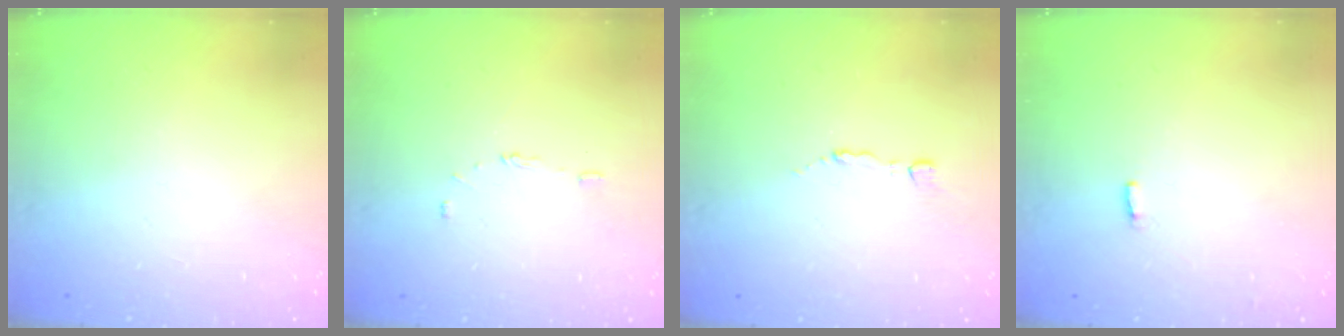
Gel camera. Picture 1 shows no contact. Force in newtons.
{"total": 5.9, "press": 5.9, "slide": 0.5}
{"total": 1.2, "press": 1.2, "slide": 0.2}
{"total": 3.0, "press": 2.9, "slide": 0.5}